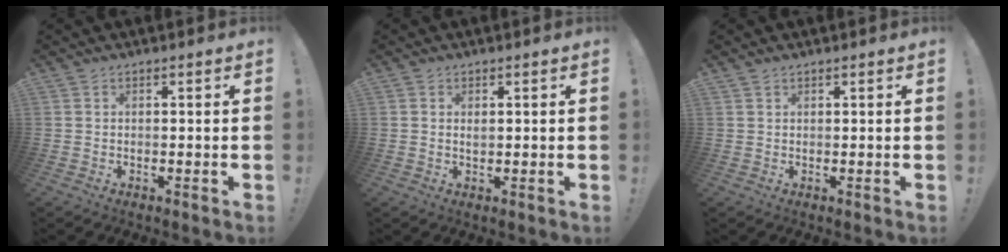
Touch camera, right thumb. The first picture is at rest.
{"total": 0.9, "force": [0.5, 0.6, 0.3], "torque": [0.003, -0.003, 0.008]}
{"total": 0.8, "force": [0.7, 0.2, 0.2], "torque": [-0.001, -0.002, 0.013]}